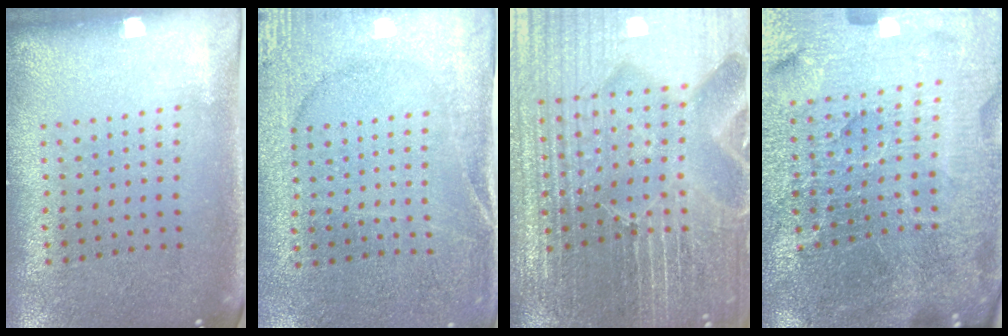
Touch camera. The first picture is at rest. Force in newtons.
{"total": 2.7, "press": 2.7, "slide": 0.3}
{"total": 7.2, "press": 6.3, "slide": 3.4}
{"total": 6.3, "press": 5.6, "slide": 2.8}